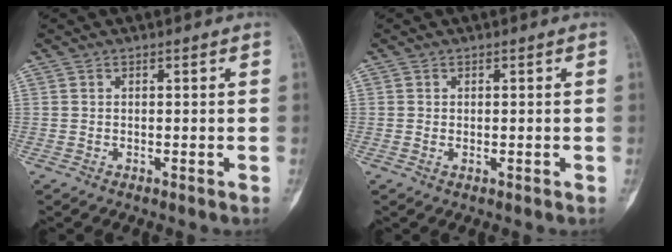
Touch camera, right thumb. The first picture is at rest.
{"total": 0.8, "force": [-0.1, 0.5, 0.6], "torque": [-0.014, 0.006, -0.001]}